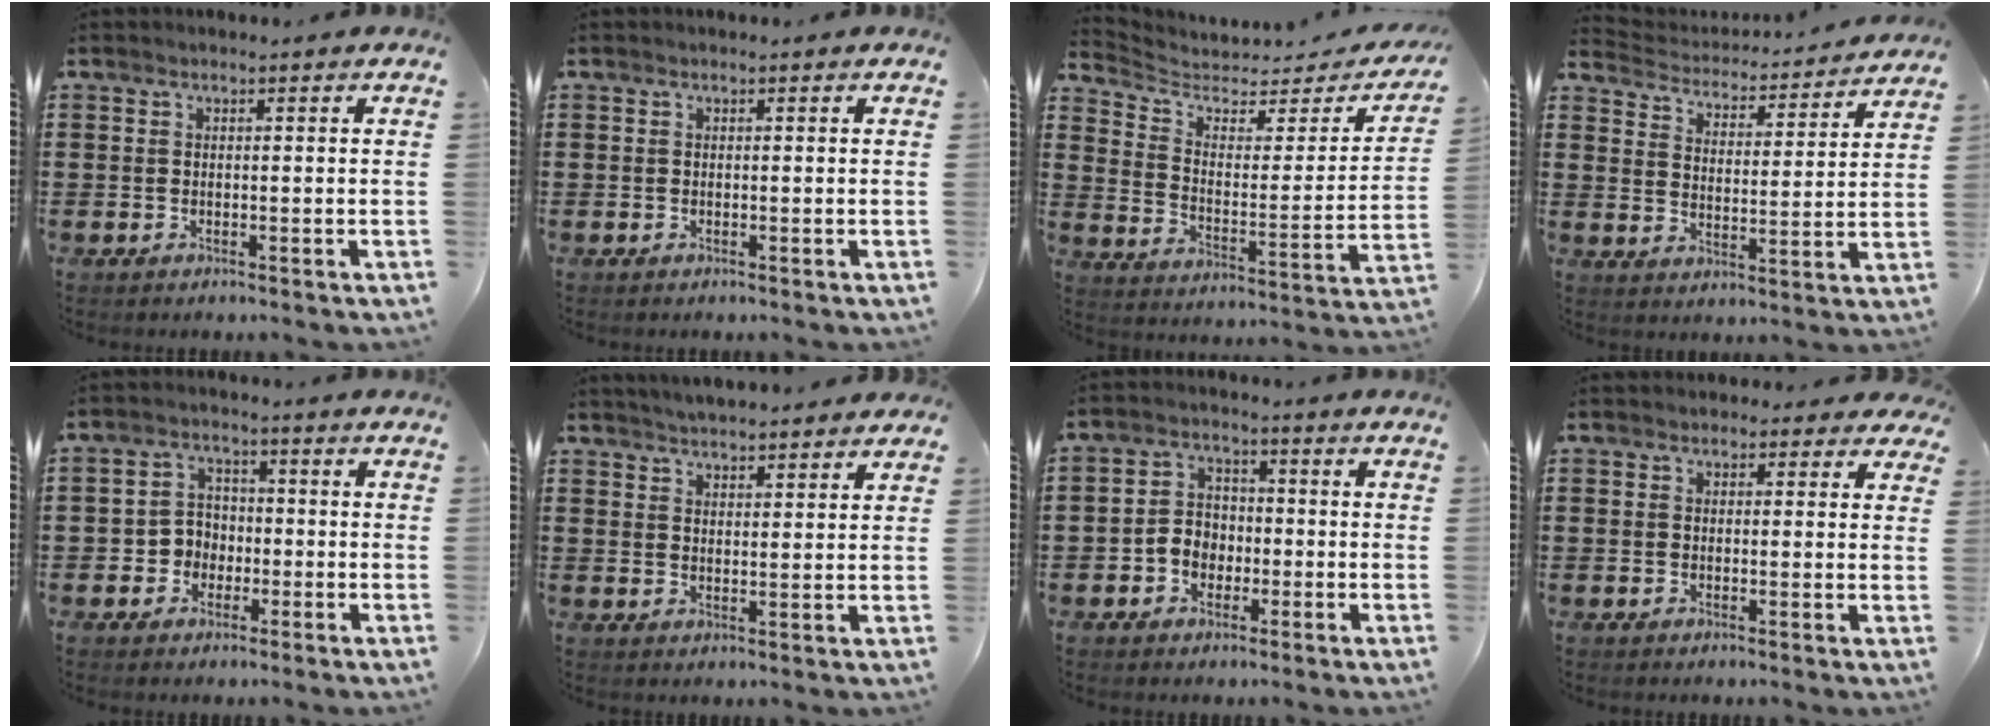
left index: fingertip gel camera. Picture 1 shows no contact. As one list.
[{"total": 0.0}, {"total": 4.5, "force": [3.6, 2.2, 1.5], "torque": [-0.056, -0.024, 0.059]}, {"total": 3.2, "force": [3.2, 0.2, -0.1], "torque": [-0.024, -0.031, 0.046]}, {"total": 3.9, "force": [-1.4, 3.5, 1.0], "torque": [-0.031, 0.009, -0.032]}, {"total": 3.5, "force": [3.5, 0.0, 0.2], "torque": [-0.014, -0.011, 0.064]}, {"total": 4.1, "force": [-1.6, 3.4, 1.7], "torque": [-0.041, 0.010, -0.035]}, {"total": 1.9, "force": [1.6, 0.9, 0.4], "torque": [-0.007, 0.003, 0.028]}]